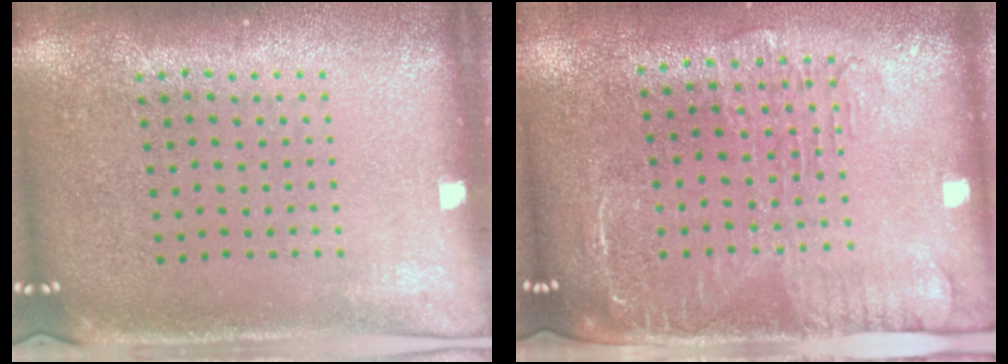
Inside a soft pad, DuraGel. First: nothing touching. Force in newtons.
{"total": 1.8, "press": 1.5, "slide": 1.0}